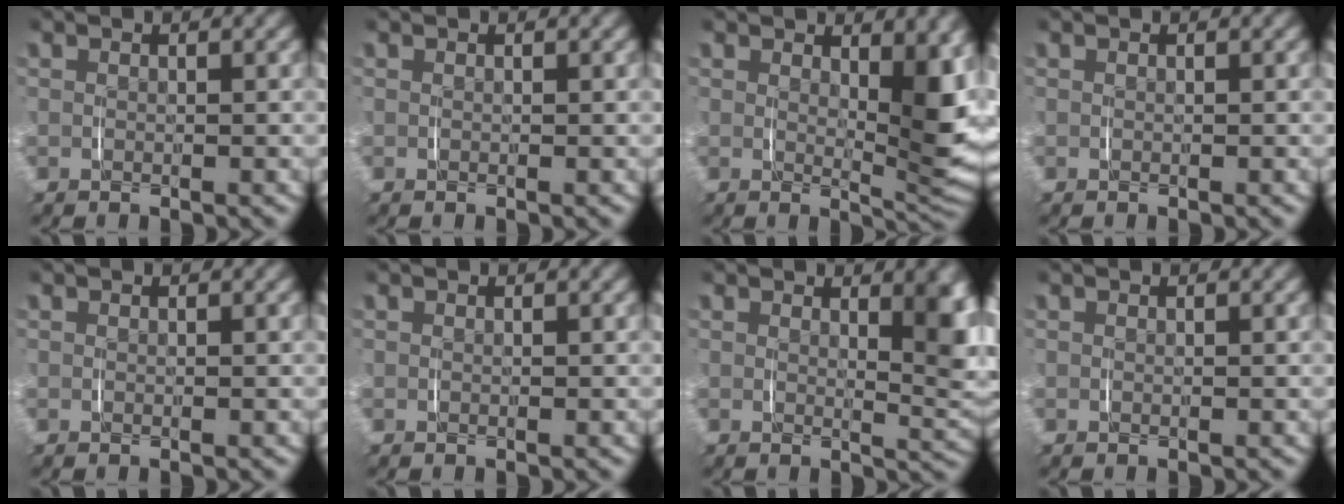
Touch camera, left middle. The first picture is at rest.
{"total": 0.0}
{"total": 5.3, "force": [1.4, 1.5, 4.9], "torque": [-0.065, -0.023, 0.031]}
{"total": 0.0}
{"total": 0.0}
{"total": 0.0}
{"total": 4.2, "force": [1.4, 1.2, 3.8], "torque": [-0.032, -0.016, 0.025]}
{"total": 0.0}